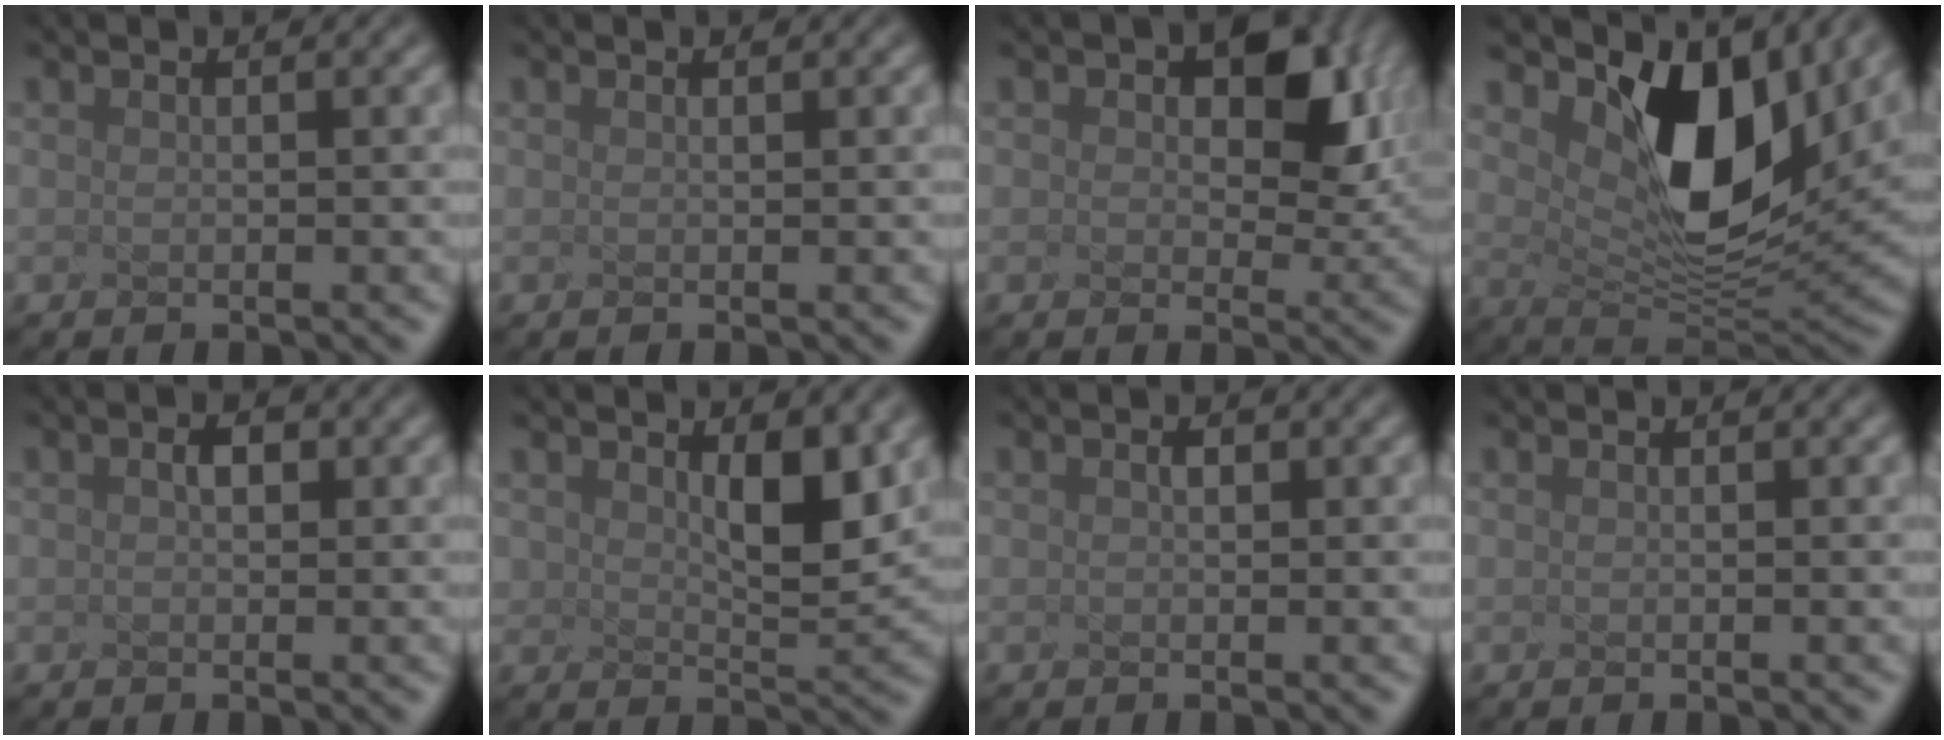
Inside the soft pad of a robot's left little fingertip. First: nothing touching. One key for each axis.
{"total": 0.0}
{"total": 4.5, "fx": 0.9, "fy": 2.5, "fz": 3.7, "tx": -0.083, "ty": -0.012, "tz": 0.055}
{"total": 7.0, "fx": 2.5, "fy": 3.7, "fz": 5.4, "tx": -0.120, "ty": -0.031, "tz": 0.087}
{"total": 1.3, "fx": -0.9, "fy": -0.8, "fz": -0.4, "tx": -0.025, "ty": -0.006, "tz": 0.025}
{"total": 1.7, "fx": 0.7, "fy": 0.2, "fz": 1.6, "tx": -0.060, "ty": -0.017, "tz": 0.053}
{"total": 1.5, "fx": -1.0, "fy": -0.9, "fz": -0.7, "tx": -0.018, "ty": -0.006, "tz": 0.021}
{"total": 0.0}